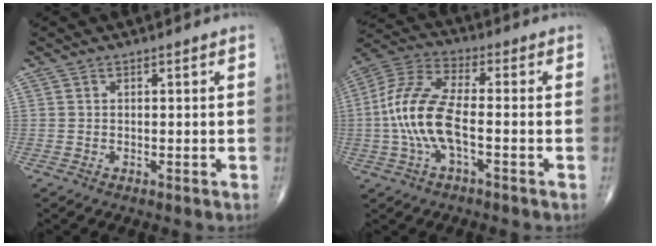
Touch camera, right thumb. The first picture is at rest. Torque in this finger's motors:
{"motor_torque": [1.88, 2.95, 1.20, -0.12, 0.46]}